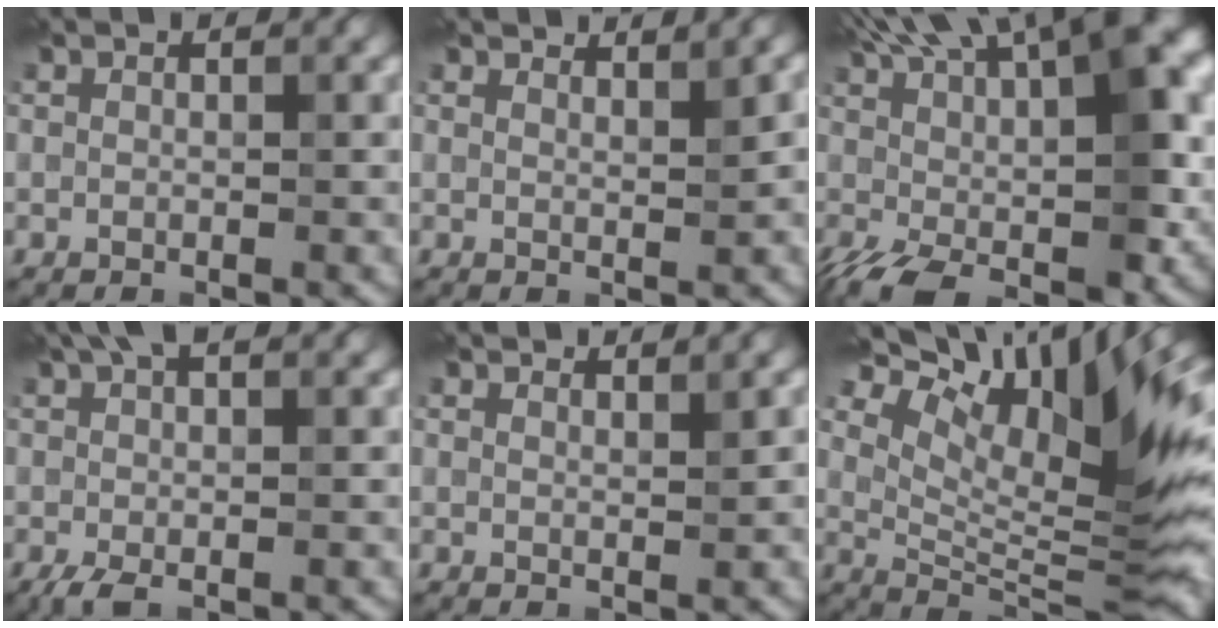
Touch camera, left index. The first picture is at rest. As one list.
[{"total": 2.5, "force": [2.4, 0.1, 0.8], "torque": [-0.014, 0.005, 0.038]}, {"total": 14.9, "force": [2.9, 6.1, 13.2], "torque": [-0.240, 0.004, 0.057]}, {"total": 3.1, "force": [-0.3, 0.7, 3.0], "torque": [-0.067, 0.003, -0.010]}, {"total": 1.4, "force": [1.3, -0.2, 0.3], "torque": [-0.007, 0.001, 0.018]}, {"total": 16.0, "force": [9.2, 5.0, 12.1], "torque": [-0.190, 0.040, 0.153]}]